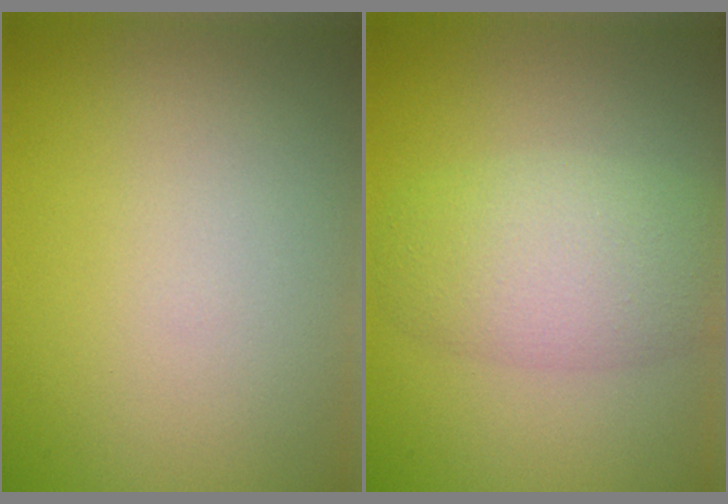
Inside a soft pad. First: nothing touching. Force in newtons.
{"total": 5.2, "press": 5.2, "slide": 0.2}